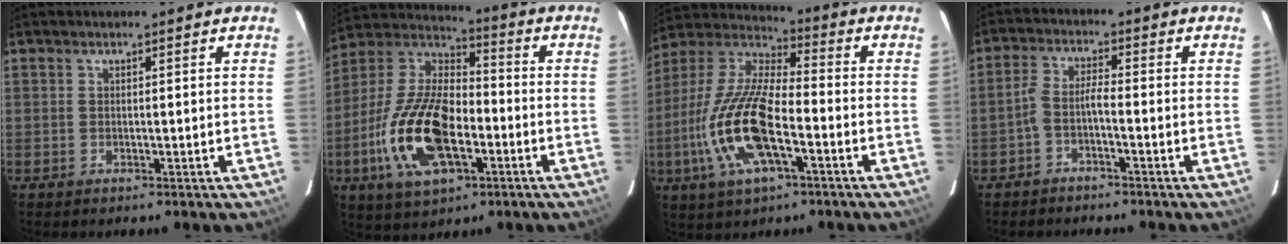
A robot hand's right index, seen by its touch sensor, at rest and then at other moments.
{"total": 20.0, "force": [-6.3, 9.8, 16.2], "torque": [-0.341, -0.004, -0.114]}
{"total": 18.2, "force": [-5.9, 6.3, 16.0], "torque": [-0.338, -0.010, -0.118]}
{"total": 3.2, "force": [-1.9, 0.6, 2.5], "torque": [-0.064, 0.013, -0.040]}